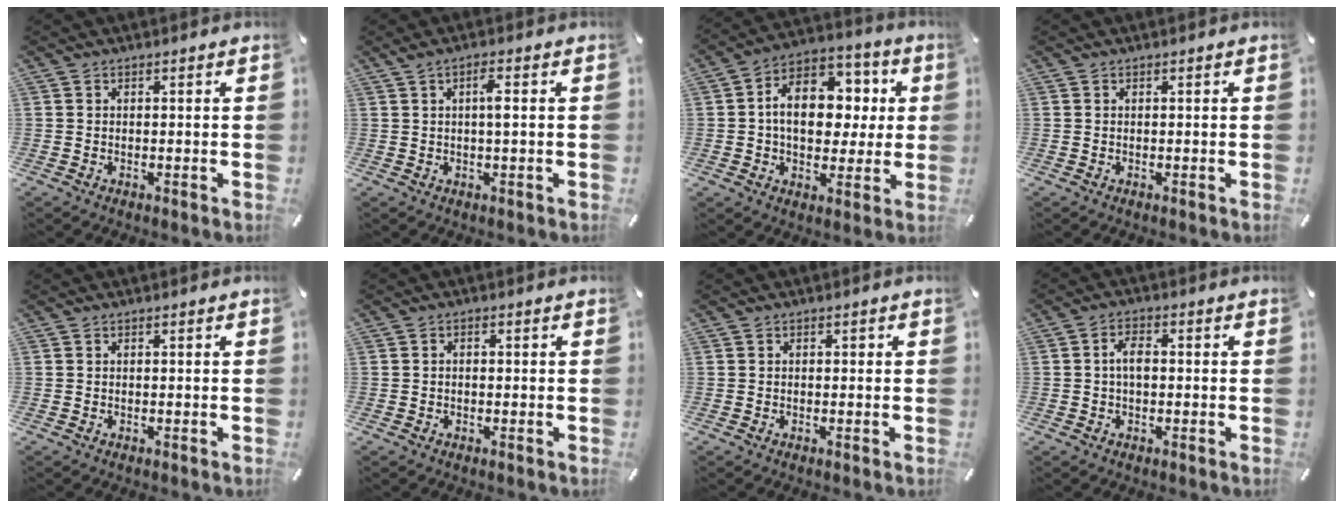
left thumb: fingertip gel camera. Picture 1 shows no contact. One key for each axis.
{"total": 3.6, "fx": 0.4, "fy": 0.4, "fz": 3.5, "tx": -0.069, "ty": 0.001, "tz": 0.005}
{"total": 14.4, "fx": 1.0, "fy": 10.5, "fz": 9.9, "tx": -0.156, "ty": -0.002, "tz": 0.018}
{"total": 0.0}
{"total": 0.0}
{"total": 0.9, "fx": -0.3, "fy": 0.6, "fz": 0.5, "tx": -0.010, "ty": 0.001, "tz": -0.008}
{"total": 0.5, "fx": -0.1, "fy": 0.5, "fz": 0.3, "tx": -0.004, "ty": 0.003, "tz": -0.004}
{"total": 3.5, "fx": -0.2, "fy": 2.0, "fz": 2.9, "tx": -0.063, "ty": 0.005, "tz": -0.007}